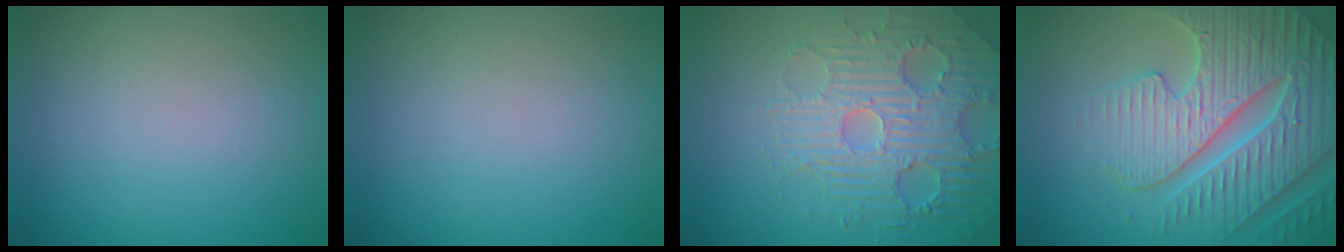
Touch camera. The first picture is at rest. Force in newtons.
{"total": 0.0}
{"total": 5.0, "press": 4.9, "slide": 1.2}
{"total": 7.6, "press": 7.4, "slide": 1.7}